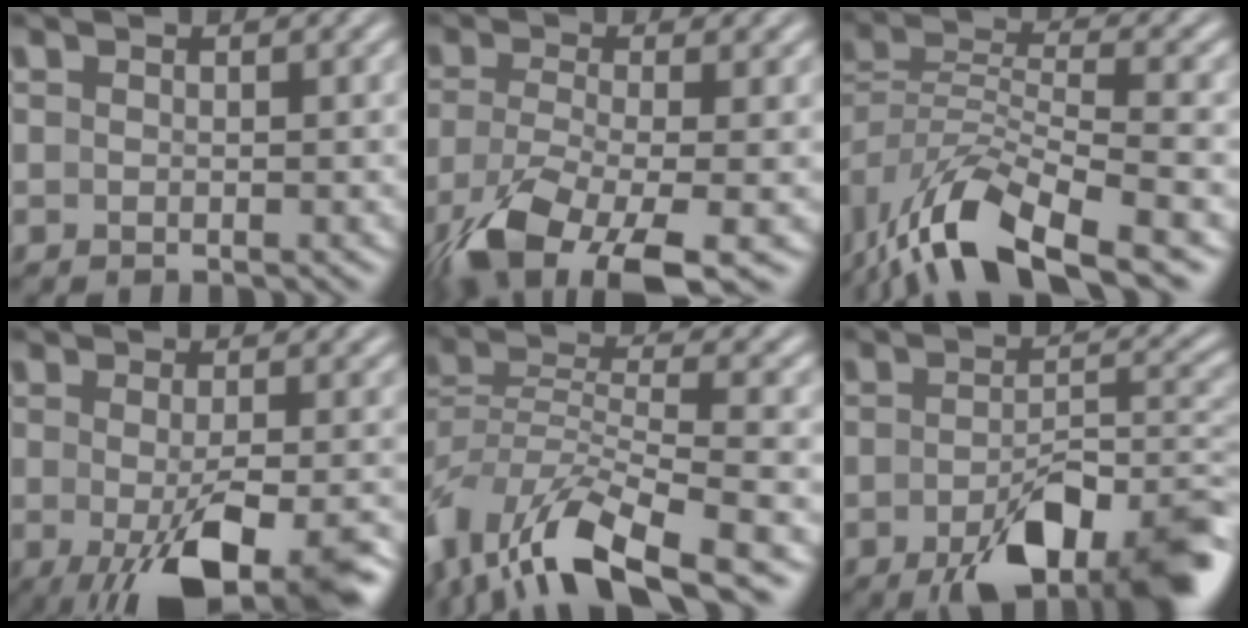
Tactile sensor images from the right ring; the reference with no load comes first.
{"total": 7.0, "force": [-3.5, 3.1, 5.2], "torque": [-0.108, -0.041, -0.036]}
{"total": 8.3, "force": [-4.6, 3.7, 5.8], "torque": [-0.134, -0.035, -0.055]}
{"total": 7.5, "force": [-3.1, 2.3, 6.4], "torque": [-0.109, -0.033, -0.028]}
{"total": 9.0, "force": [-4.3, 4.9, 6.2], "torque": [-0.149, -0.041, -0.049]}
{"total": 9.6, "force": [-4.9, 3.4, 7.5], "torque": [-0.107, -0.014, -0.074]}